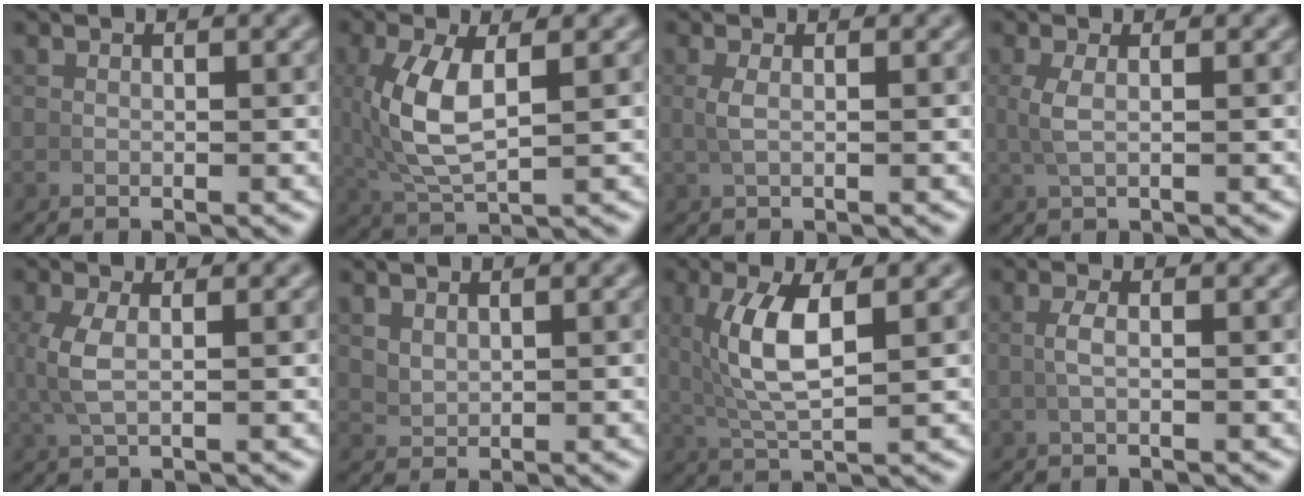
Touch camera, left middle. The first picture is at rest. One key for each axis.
{"total": 5.3, "fx": 0.9, "fy": 2.2, "fz": 4.7, "tx": -0.109, "ty": -0.003, "tz": 0.029}
{"total": 1.3, "fx": 0.4, "fy": 0.0, "fz": 1.2, "tx": -0.033, "ty": 0.002, "tz": 0.011}
{"total": 1.7, "fx": 0.4, "fy": 0.1, "fz": 1.7, "tx": -0.042, "ty": 0.003, "tz": 0.013}
{"total": 2.7, "fx": 0.4, "fy": 0.8, "fz": 2.6, "tx": -0.062, "ty": 0.006, "tz": 0.014}
{"total": 1.2, "fx": 1.0, "fy": 0.5, "fz": 0.6, "tx": -0.009, "ty": 0.000, "tz": 0.030}
{"total": 5.7, "fx": 1.3, "fy": 1.7, "fz": 5.3, "tx": -0.109, "ty": 0.000, "tz": 0.033}
{"total": 1.3, "fx": 0.1, "fy": 0.0, "fz": 1.3, "tx": -0.031, "ty": 0.002, "tz": 0.002}